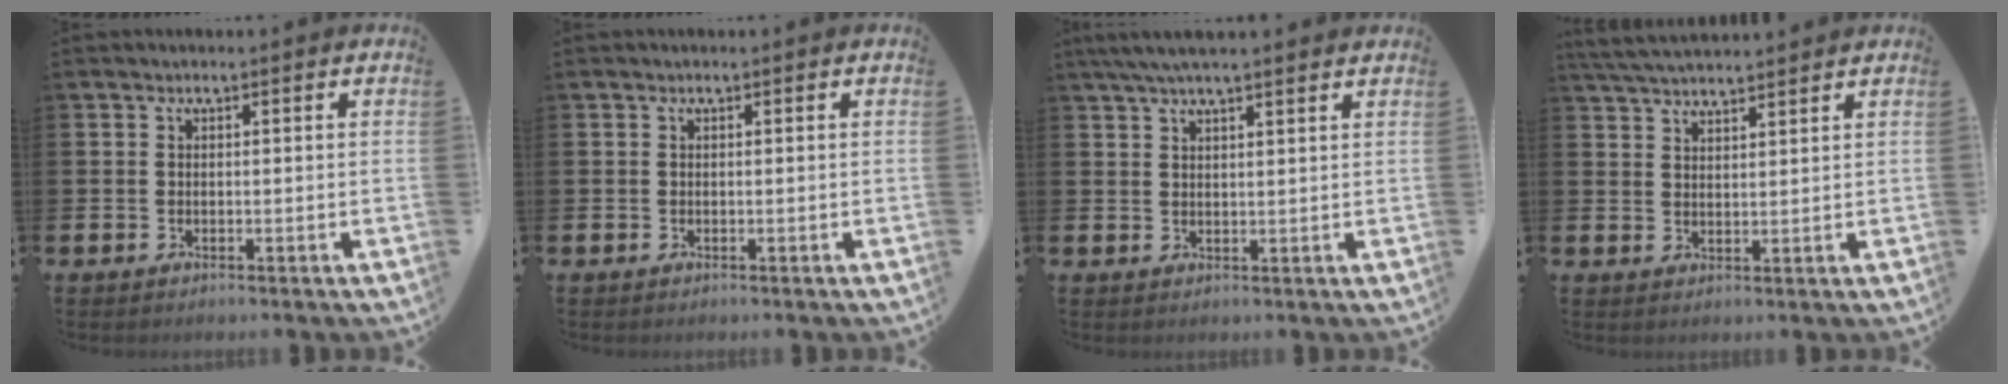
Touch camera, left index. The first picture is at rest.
{"total": 0.0}
{"total": 4.0, "force": [3.4, 0.4, 2.2], "torque": [-0.050, -0.001, 0.062]}
{"total": 4.1, "force": [4.0, 0.3, 0.7], "torque": [-0.022, -0.018, 0.073]}